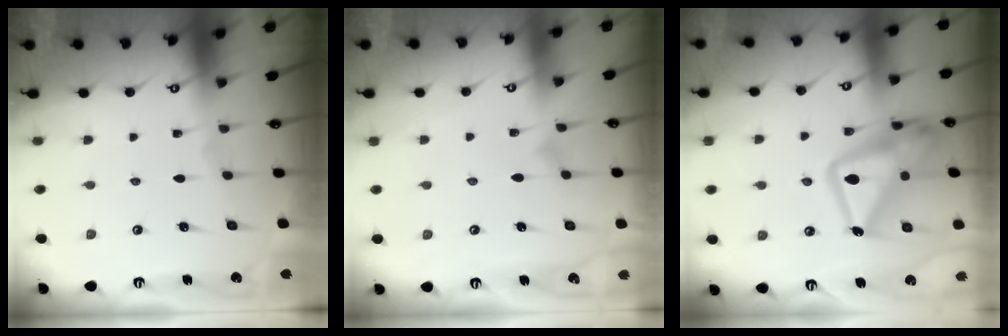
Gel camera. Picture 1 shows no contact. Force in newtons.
{"total": 6.9, "press": 6.9, "slide": 0.4}
{"total": 20.3, "press": 20.2, "slide": 1.8}